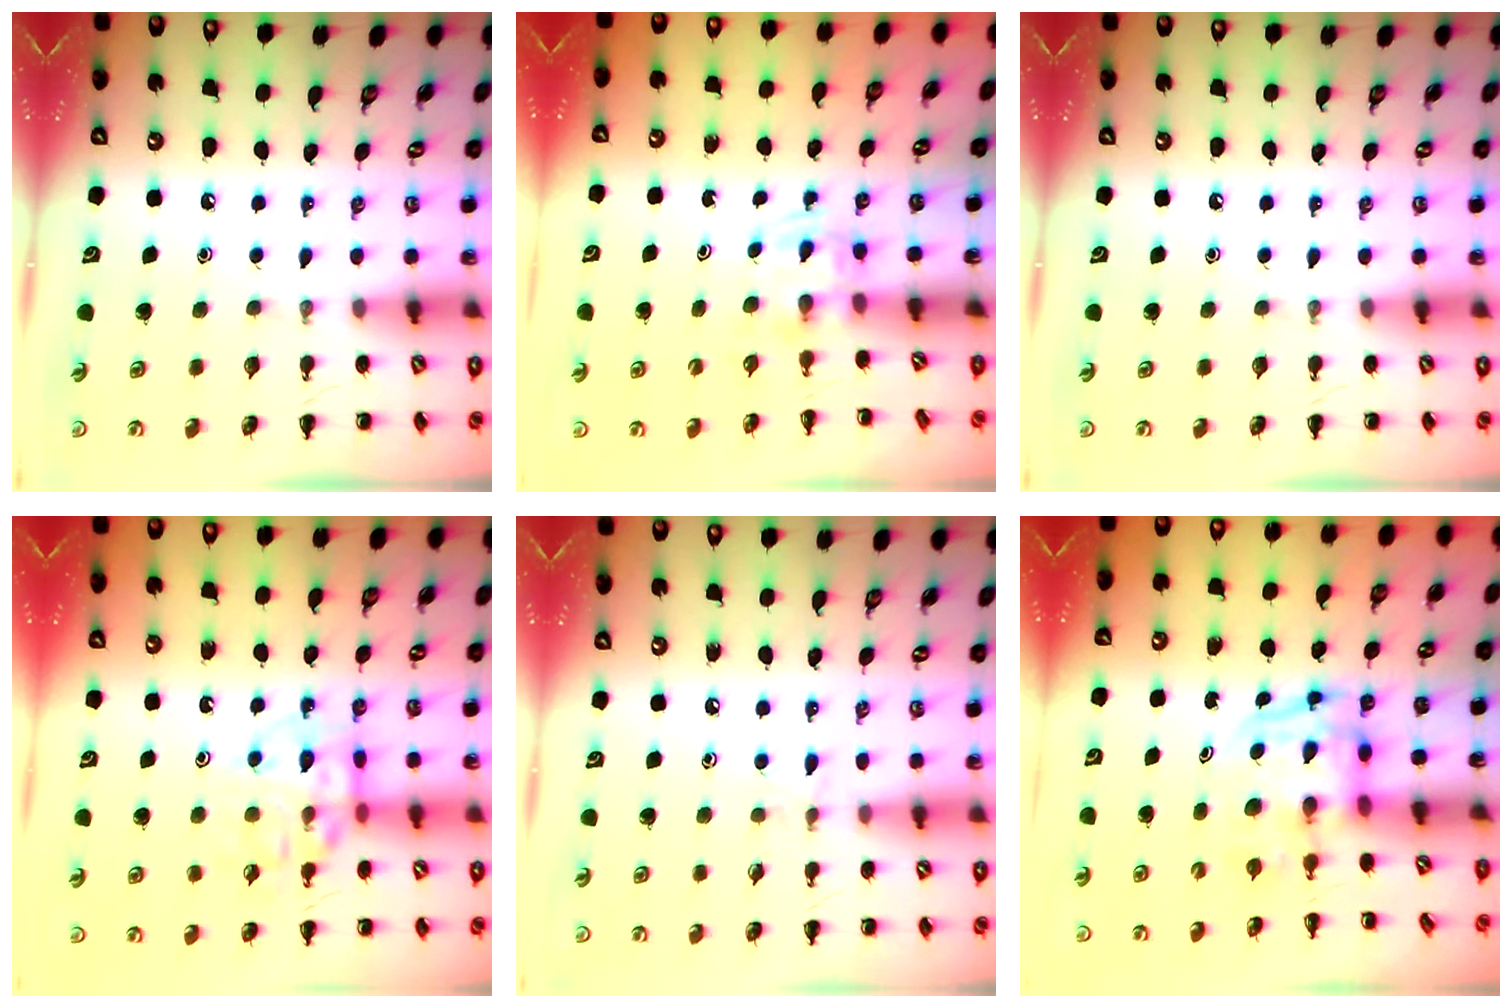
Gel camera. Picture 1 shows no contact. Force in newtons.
{"total": 1.5, "press": 1.4, "slide": 0.7}
{"total": 0.0}
{"total": 12.3, "press": 12.2, "slide": 1.3}
{"total": 5.2, "press": 4.8, "slide": 2.0}
{"total": 3.7, "press": 3.7, "slide": 0.5}